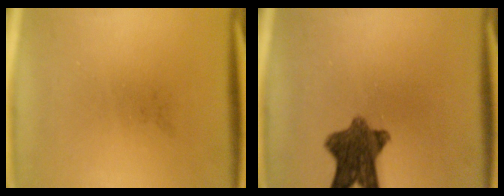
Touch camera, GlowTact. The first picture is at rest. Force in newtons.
{"total": 9.3}